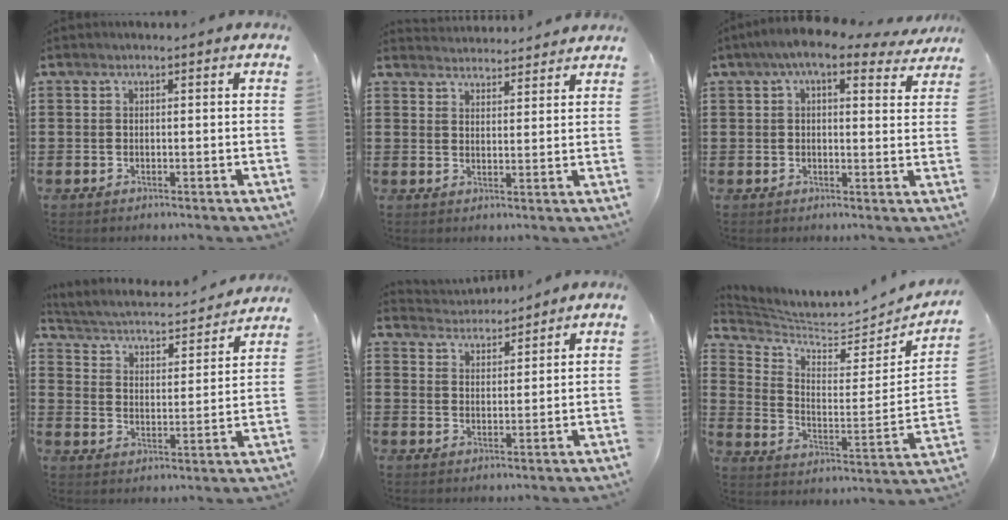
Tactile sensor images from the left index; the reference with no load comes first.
{"total": 3.2, "force": [3.2, 0.1, -0.4], "torque": [-0.002, -0.013, 0.059]}
{"total": 6.8, "force": [4.9, 1.5, 4.5], "torque": [-0.090, -0.006, 0.086]}
{"total": 2.6, "force": [2.4, 0.4, 0.8], "torque": [-0.035, -0.027, 0.030]}
{"total": 3.1, "force": [3.0, 0.4, -0.3], "torque": [-0.006, -0.012, 0.056]}
{"total": 3.5, "force": [3.3, 0.4, 1.0], "torque": [-0.045, -0.044, 0.048]}